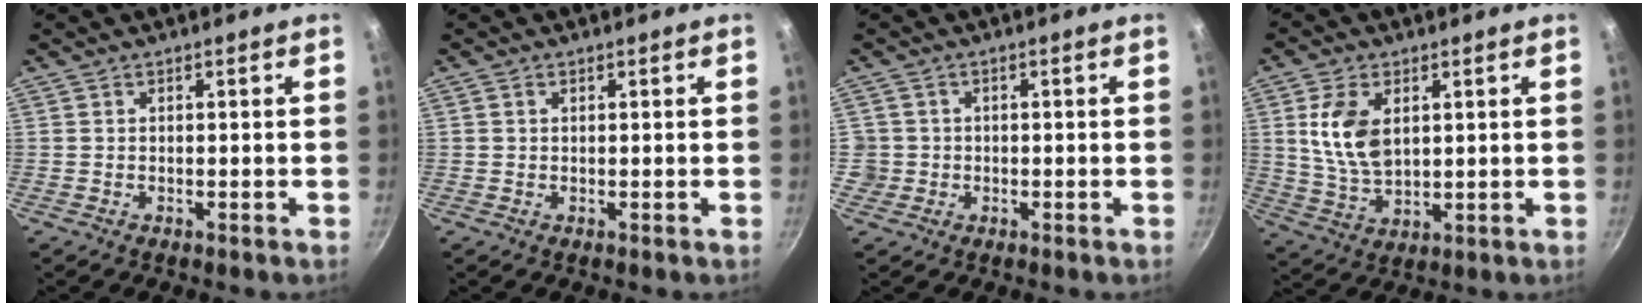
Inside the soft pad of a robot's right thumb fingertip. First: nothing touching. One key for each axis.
{"total": 0.7, "fx": 0.3, "fy": 0.5, "fz": 0.4, "tx": -0.007, "ty": 0.002, "tz": 0.006}
{"total": 3.0, "fx": -0.4, "fy": 2.9, "fz": 0.4, "tx": 0.009, "ty": 0.015, "tz": -0.004}
{"total": 10.3, "fx": 2.7, "fy": 6.3, "fz": 7.7, "tx": -0.142, "ty": -0.019, "tz": 0.058}